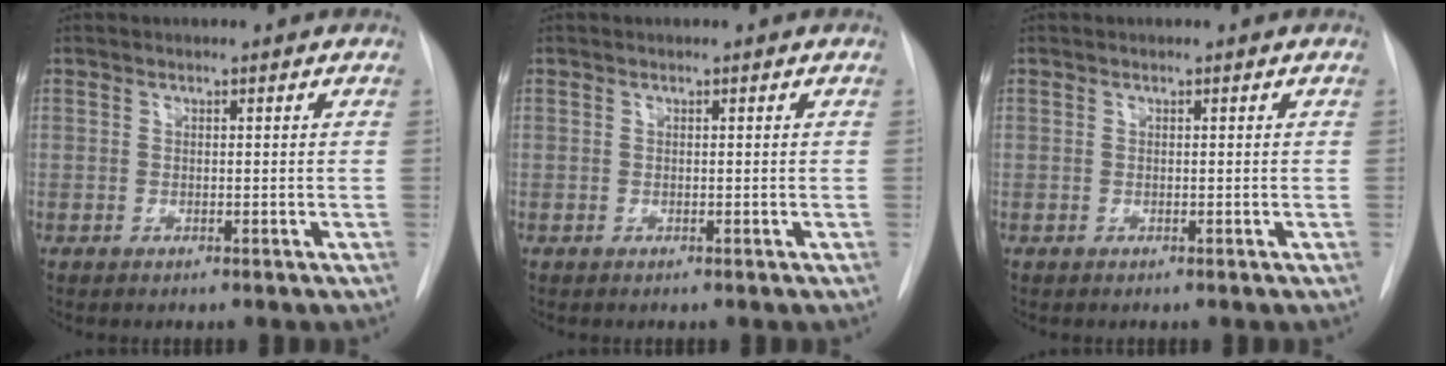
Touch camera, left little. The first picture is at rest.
{"total": 0.0}
{"total": 0.0}